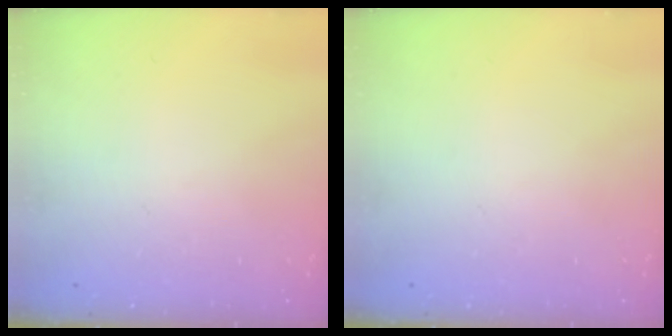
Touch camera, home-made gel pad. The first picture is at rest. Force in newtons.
{"total": 0.0}